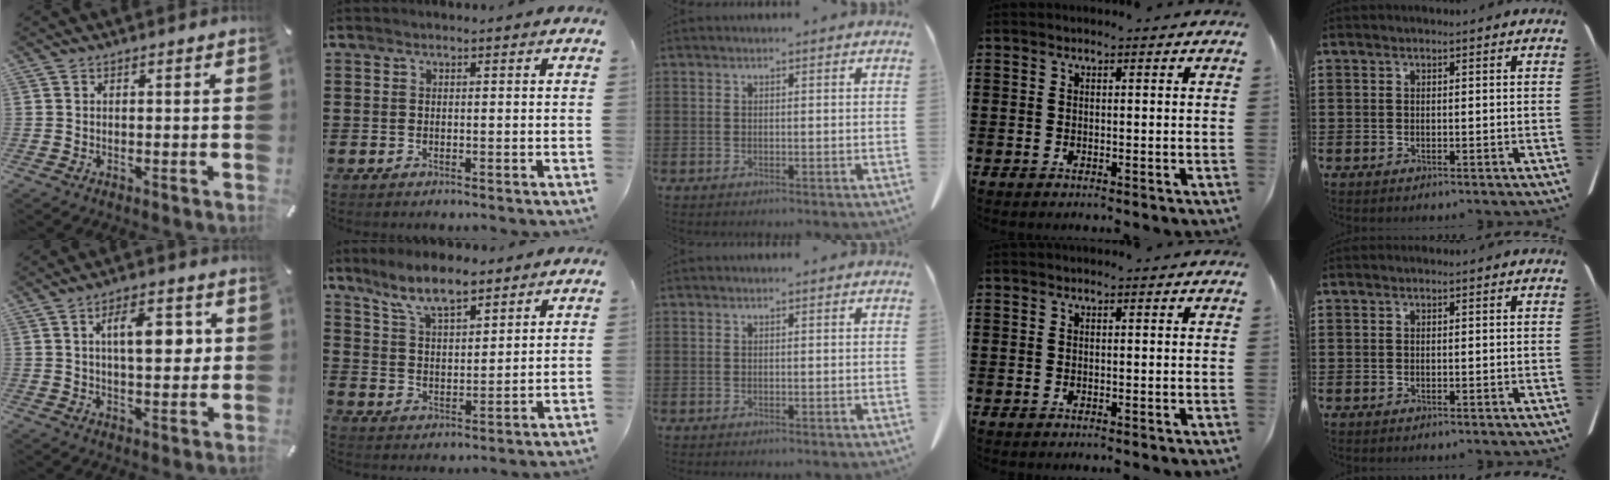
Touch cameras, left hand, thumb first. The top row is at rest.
{"thumb": {"total": 10.3, "force": [2.6, 5.1, 8.6], "torque": [-0.129, 0.000, 0.038]}, "index": {"total": 8.9, "force": [7.4, 2.1, 4.6], "torque": [-0.112, -0.017, 0.135]}}